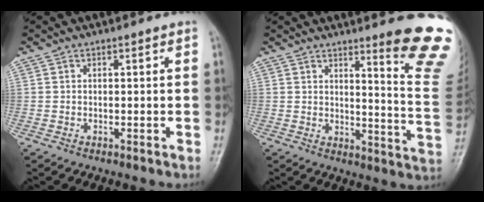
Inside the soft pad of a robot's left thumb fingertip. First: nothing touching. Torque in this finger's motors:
{"motor_torque": [4.50, 0.51, 1.48, -1.30, 0.23]}